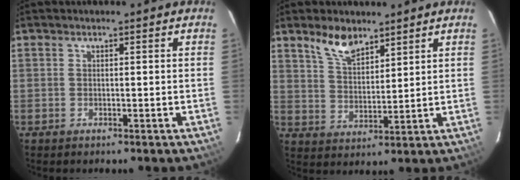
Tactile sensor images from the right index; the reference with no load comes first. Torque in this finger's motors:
{"motor_torque": [0.39, 0.39, 0.23, 0.03]}